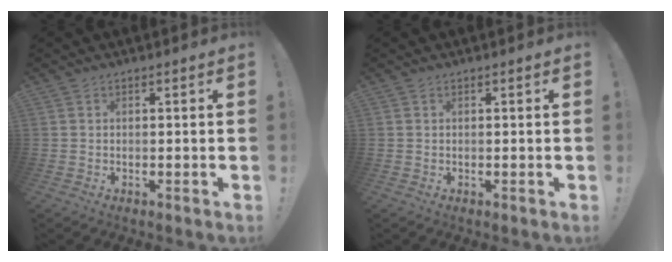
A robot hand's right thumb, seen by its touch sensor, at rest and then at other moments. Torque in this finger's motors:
{"motor_torque": [-0.14, 0.05, 0.16, -0.12, 0.07]}